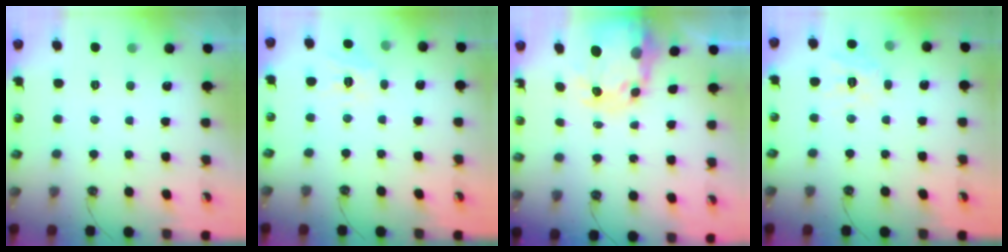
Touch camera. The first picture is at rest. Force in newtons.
{"total": 7.0, "press": 7.0, "slide": 0.5}
{"total": 7.3, "press": 7.3, "slide": 0.7}
{"total": 10.5, "press": 10.5, "slide": 0.7}